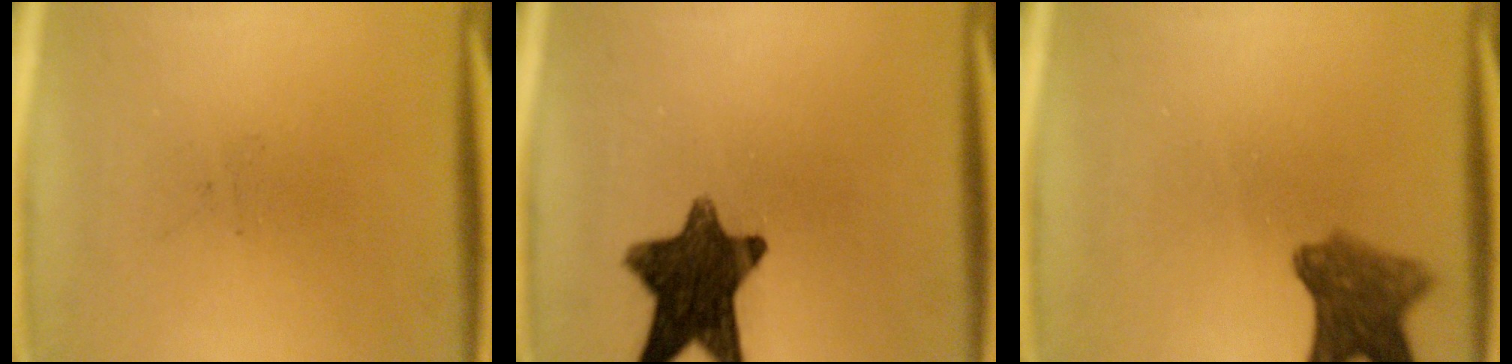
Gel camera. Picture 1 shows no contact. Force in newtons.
{"total": 12.0}
{"total": 6.7}